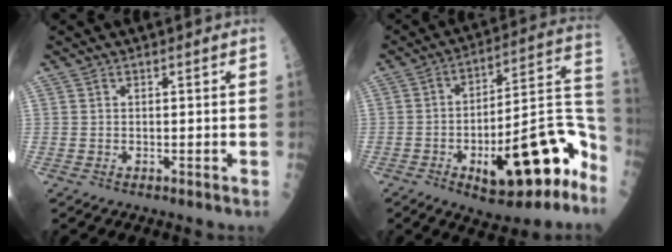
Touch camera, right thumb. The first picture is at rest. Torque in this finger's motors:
{"motor_torque": [2.29, 2.28, 0.68, -0.52, 0.23]}